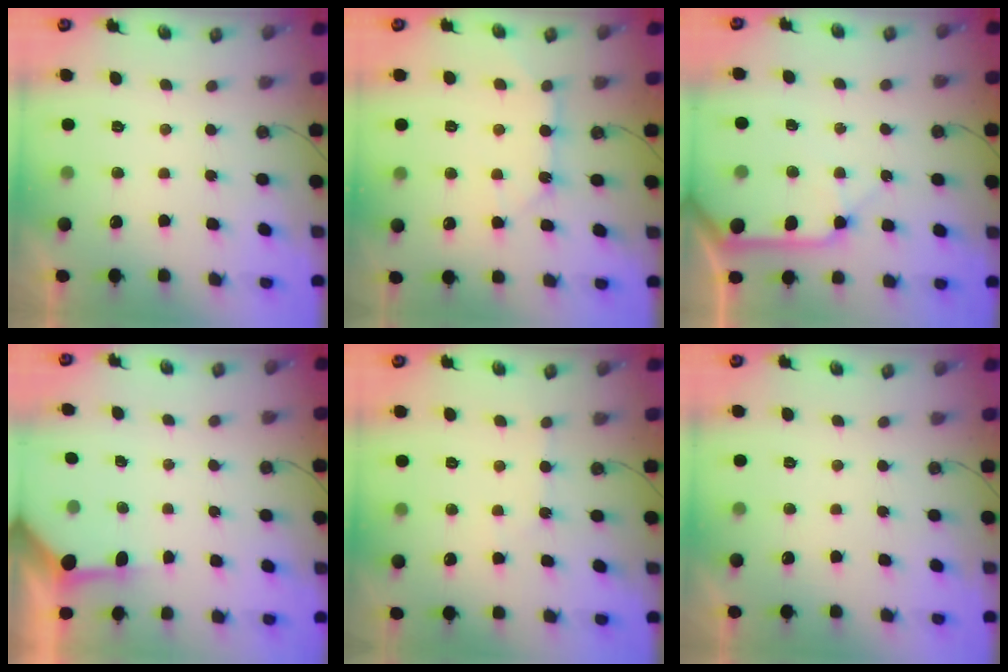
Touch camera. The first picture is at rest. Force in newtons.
{"total": 9.4, "press": 9.4, "slide": 0.6}
{"total": 10.6, "press": 10.5, "slide": 1.5}
{"total": 3.4, "press": 3.3, "slide": 0.4}
{"total": 2.6, "press": 2.6, "slide": 0.3}
{"total": 0.0}